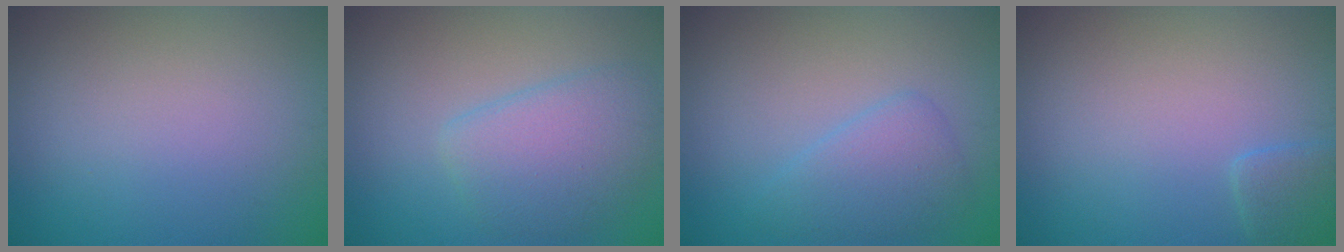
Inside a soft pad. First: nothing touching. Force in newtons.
{"total": 3.9, "press": 3.9, "slide": 0.4}
{"total": 2.8, "press": 2.8, "slide": 0.2}
{"total": 1.6, "press": 1.6, "slide": 0.1}